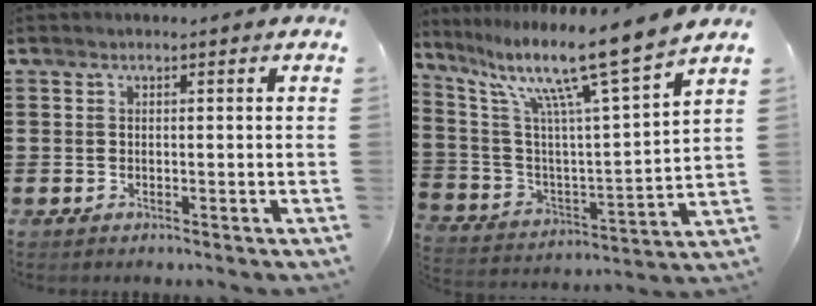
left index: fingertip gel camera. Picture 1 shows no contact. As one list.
[{"total": 12.2, "force": [9.1, 0.2, 8.1], "torque": [-0.181, -0.061, 0.139]}]